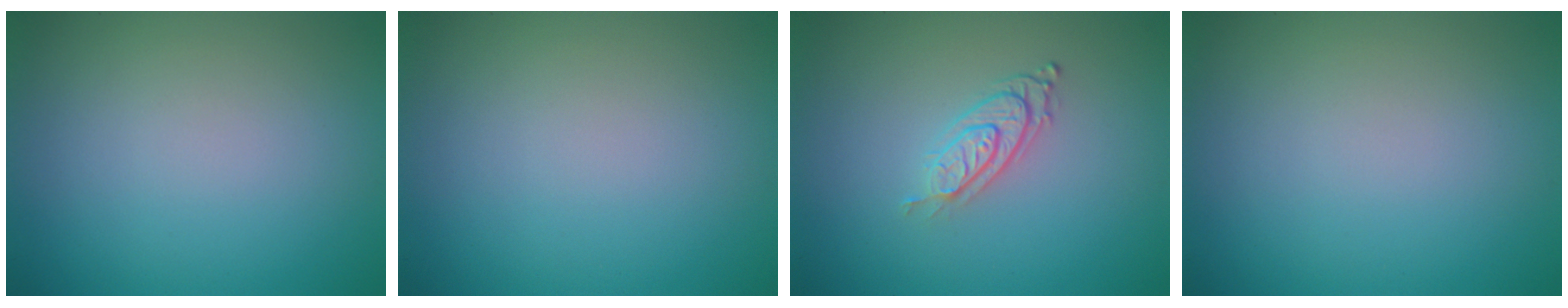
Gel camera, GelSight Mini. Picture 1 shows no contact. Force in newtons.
{"total": 0.0}
{"total": 2.9, "press": 1.9, "slide": 2.2}
{"total": 0.0}